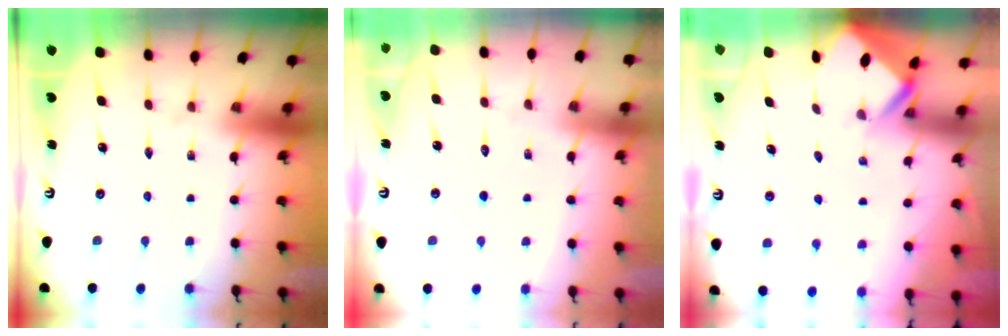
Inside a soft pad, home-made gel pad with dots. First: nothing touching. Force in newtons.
{"total": 4.9, "press": 4.9, "slide": 0.4}
{"total": 2.8, "press": 2.8, "slide": 0.2}